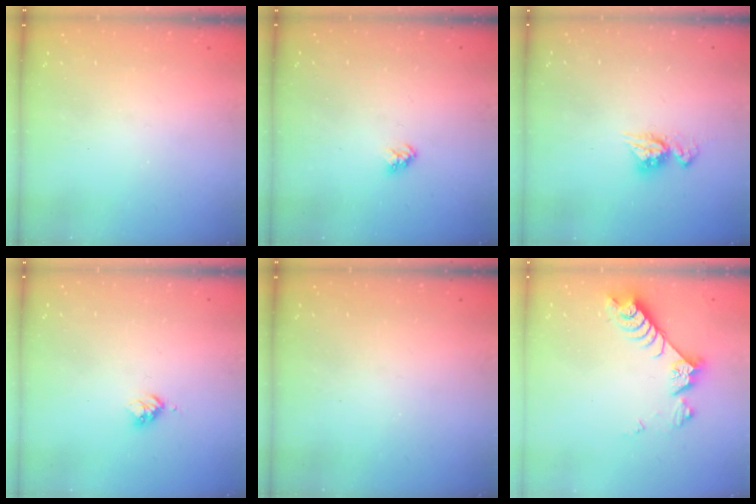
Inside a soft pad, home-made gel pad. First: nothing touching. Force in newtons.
{"total": 3.2, "press": 3.1, "slide": 0.3}
{"total": 7.5, "press": 7.4, "slide": 0.8}
{"total": 3.0, "press": 2.9, "slide": 0.4}
{"total": 0.0}
{"total": 7.4, "press": 7.3, "slide": 1.1}